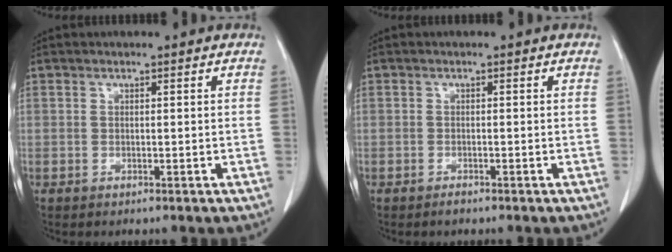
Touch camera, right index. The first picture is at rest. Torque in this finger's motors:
{"motor_torque": [0.11, -0.07, 0.03, 0.01]}